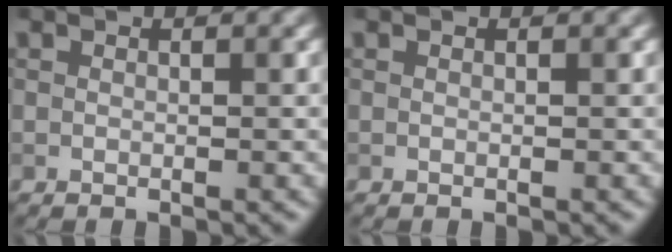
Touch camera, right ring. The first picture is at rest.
{"total": 0.0}